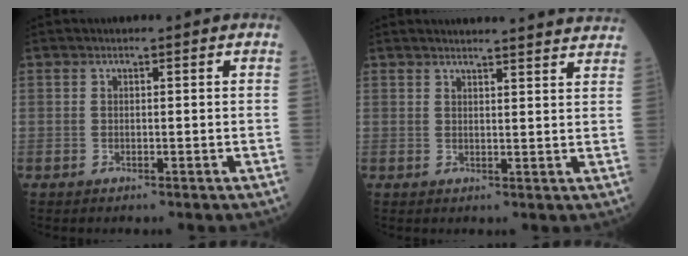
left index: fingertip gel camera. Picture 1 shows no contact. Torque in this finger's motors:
{"motor_torque": [0.49, -1.09, -0.30, 0.01]}